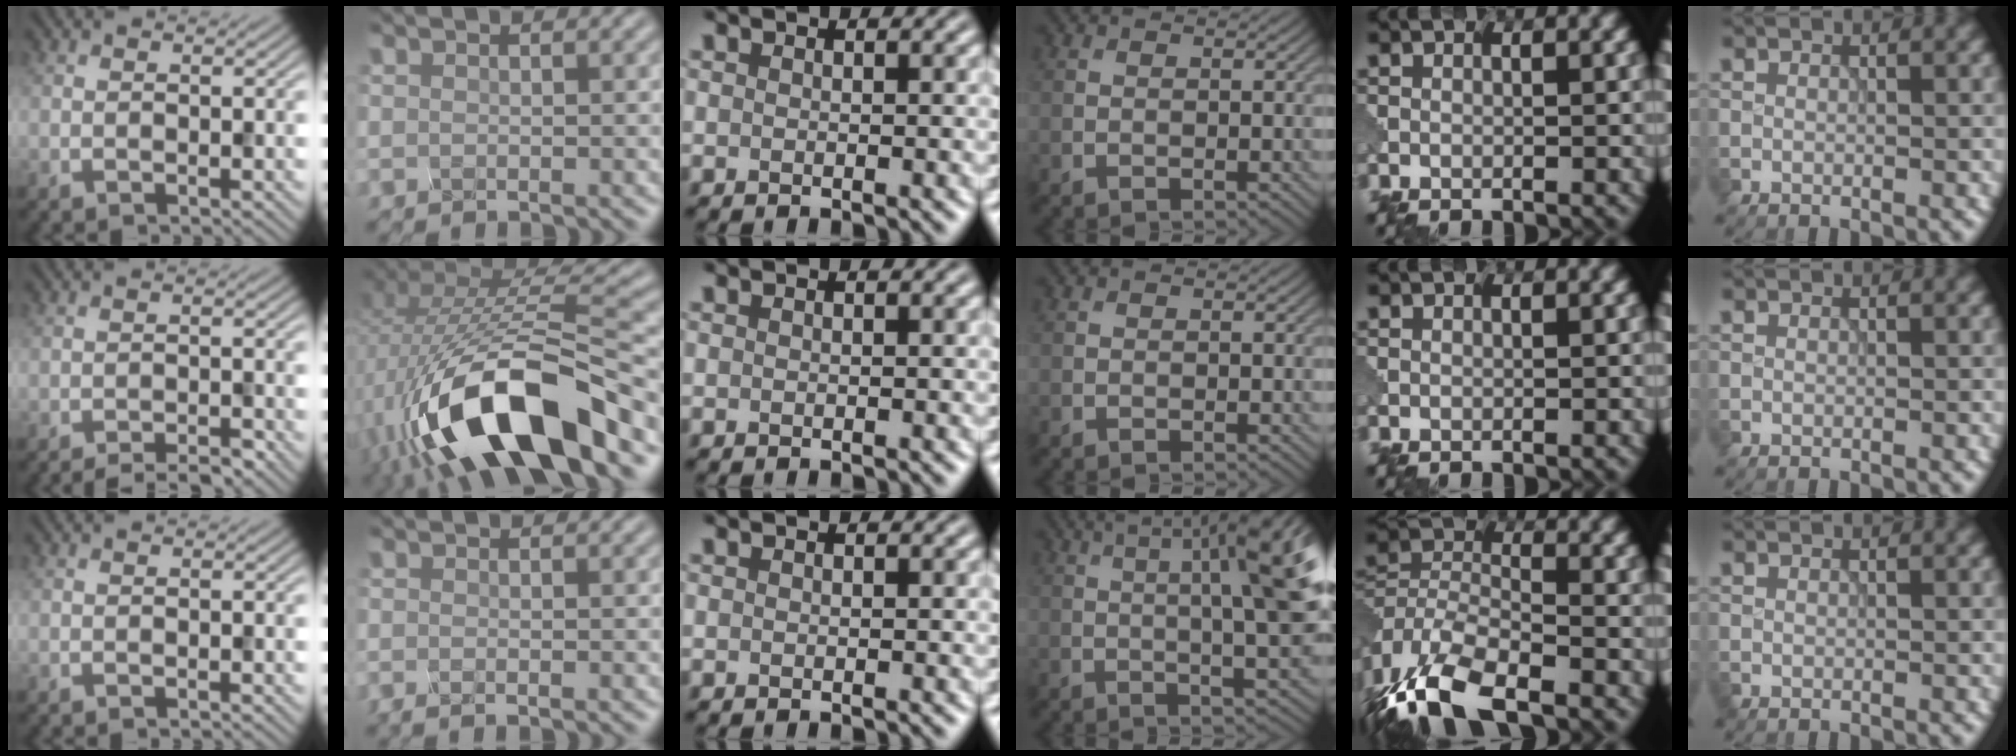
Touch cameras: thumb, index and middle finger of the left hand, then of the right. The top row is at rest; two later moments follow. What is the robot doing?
{"motion": "squeeze", "object": "hand grip exerciser"}